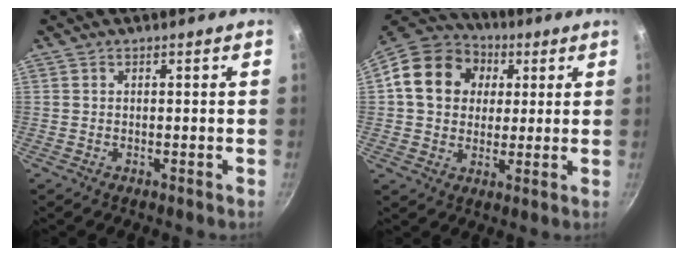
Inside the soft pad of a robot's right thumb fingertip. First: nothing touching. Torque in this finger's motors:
{"motor_torque": [-0.19, 0.84, 0.07, -0.05, 0.18]}